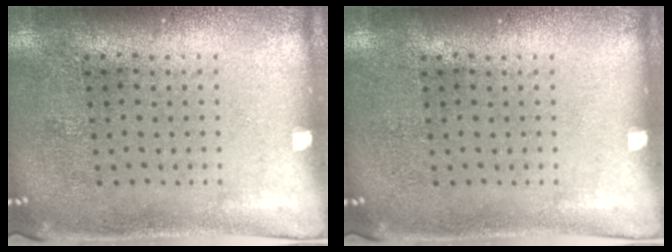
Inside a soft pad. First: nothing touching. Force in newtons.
{"total": 0.0}